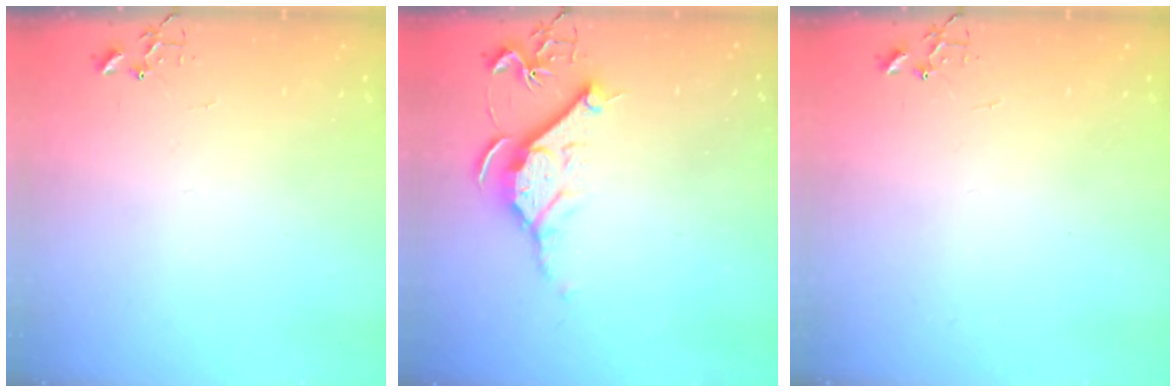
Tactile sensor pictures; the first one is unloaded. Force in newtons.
{"total": 11.4, "press": 11.4, "slide": 0.8}
{"total": 0.0}